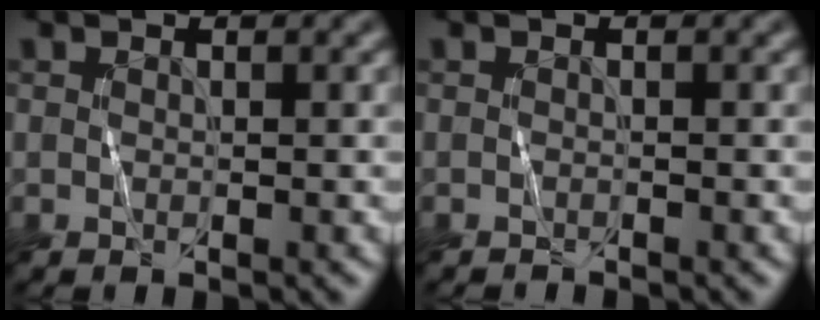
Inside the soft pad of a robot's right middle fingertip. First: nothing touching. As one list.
[{"total": 0.7, "force": [-0.6, 0.1, 0.2], "torque": [0.003, 0.001, -0.009]}]